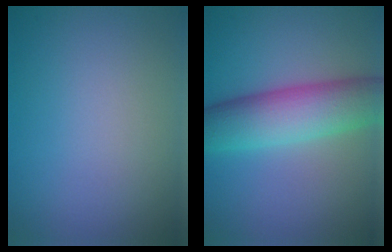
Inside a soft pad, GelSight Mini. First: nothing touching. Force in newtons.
{"total": 7.8, "press": 7.8, "slide": 0.2}